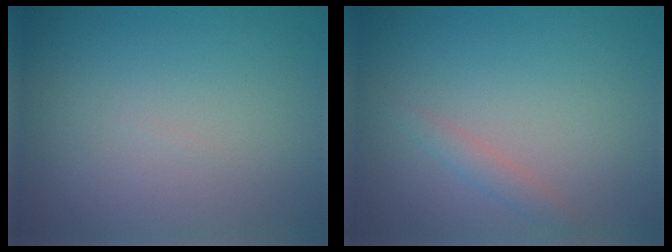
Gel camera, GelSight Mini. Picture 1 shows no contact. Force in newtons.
{"total": 1.3, "press": 1.3, "slide": 0.2}